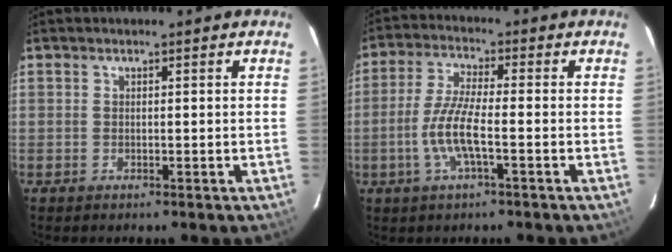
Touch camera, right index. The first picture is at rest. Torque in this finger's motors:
{"motor_torque": [0.82, -0.72, 0.60, 0.15]}